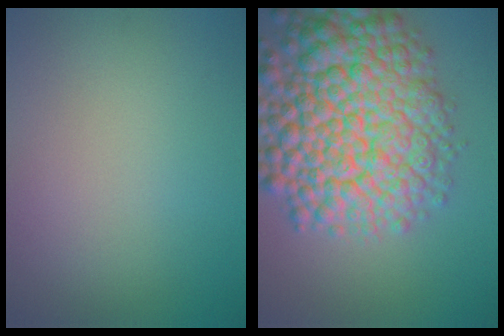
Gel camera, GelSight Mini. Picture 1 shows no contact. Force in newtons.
{"total": 12.4, "press": 12.4, "slide": 0.5}